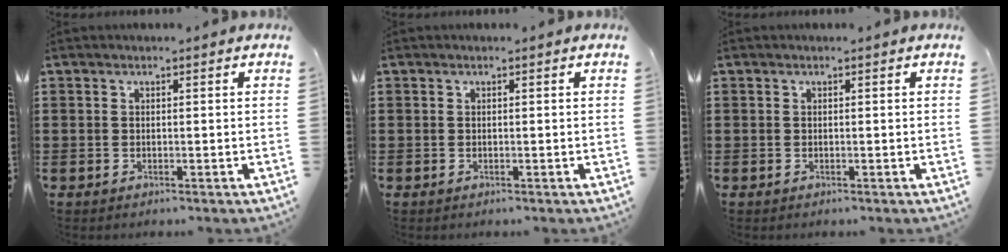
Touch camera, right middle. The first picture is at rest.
{"total": 0.0}
{"total": 0.0}